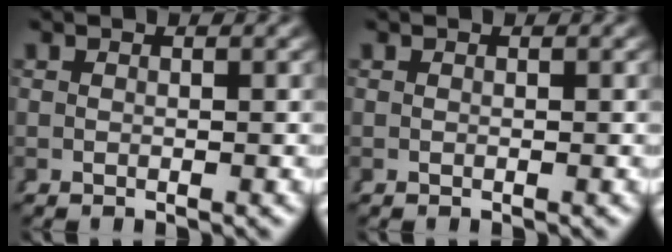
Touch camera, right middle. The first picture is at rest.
{"total": 0.0}